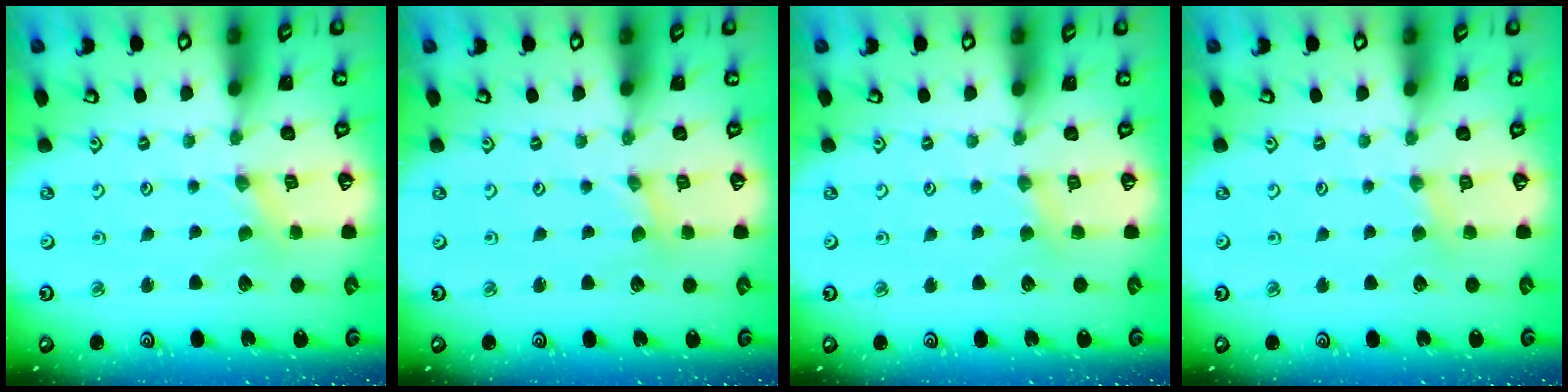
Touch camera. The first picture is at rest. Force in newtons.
{"total": 0.0}
{"total": 2.6, "press": 2.6, "slide": 0.5}
{"total": 2.6, "press": 2.6, "slide": 0.5}